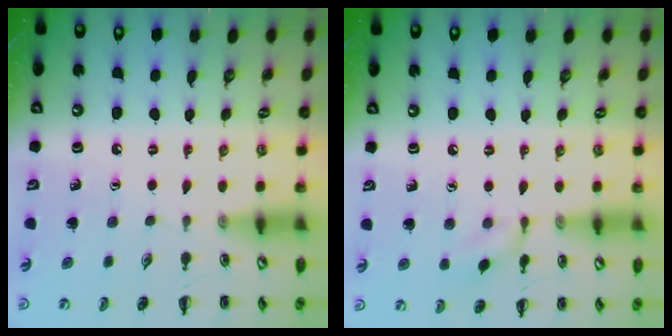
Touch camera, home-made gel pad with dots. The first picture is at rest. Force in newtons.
{"total": 6.3, "press": 6.2, "slide": 1.1}